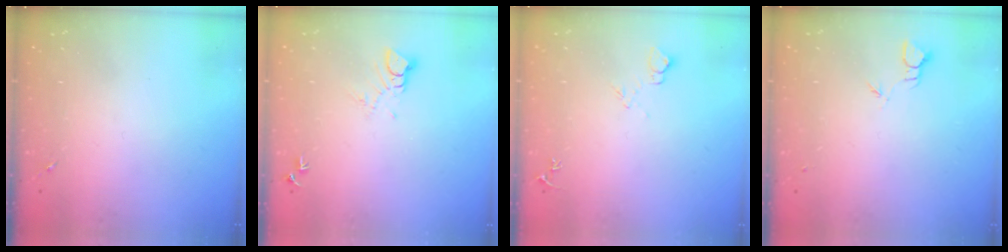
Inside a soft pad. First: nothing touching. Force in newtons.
{"total": 4.7, "press": 4.7, "slide": 0.3}
{"total": 6.7, "press": 6.7, "slide": 0.8}
{"total": 2.0, "press": 2.0, "slide": 0.1}